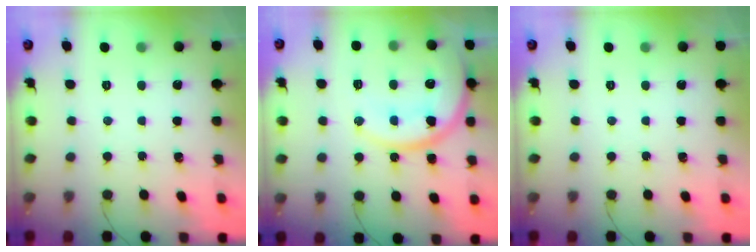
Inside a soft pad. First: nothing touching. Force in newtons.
{"total": 16.2, "press": 16.2, "slide": 1.3}
{"total": 0.0}